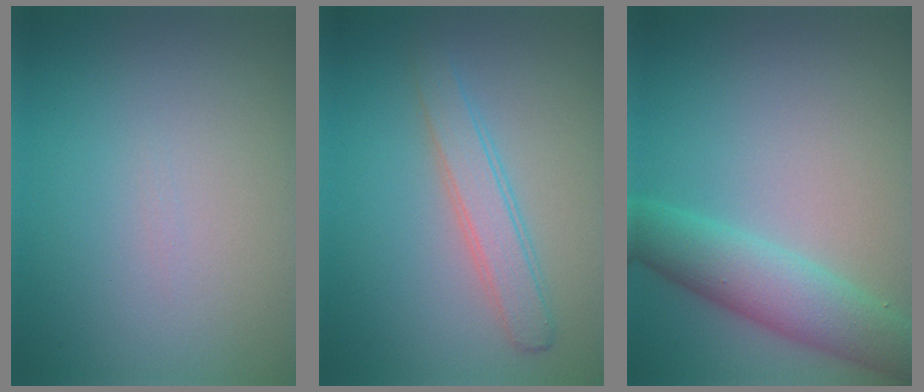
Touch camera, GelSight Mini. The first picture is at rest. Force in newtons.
{"total": 2.6, "press": 2.6, "slide": 0.2}
{"total": 5.1, "press": 5.1, "slide": 0.2}